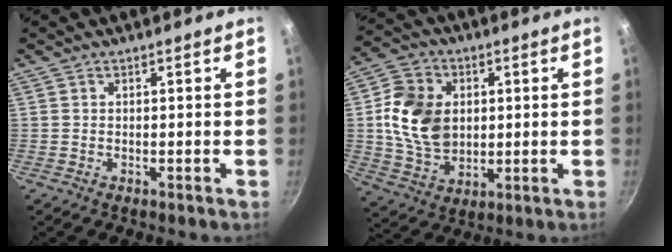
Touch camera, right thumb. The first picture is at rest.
{"total": 14.1, "force": [1.7, 10.7, 9.0], "torque": [-0.144, -0.003, 0.034]}